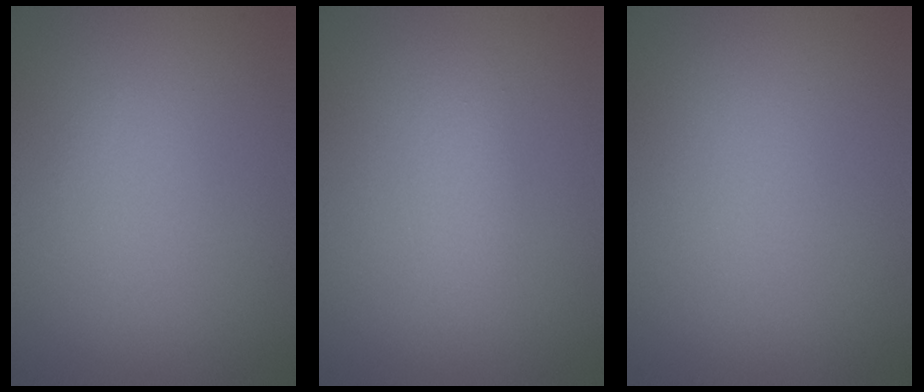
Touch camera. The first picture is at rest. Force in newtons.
{"total": 1.5, "press": 1.5, "slide": 0.1}
{"total": 0.0}